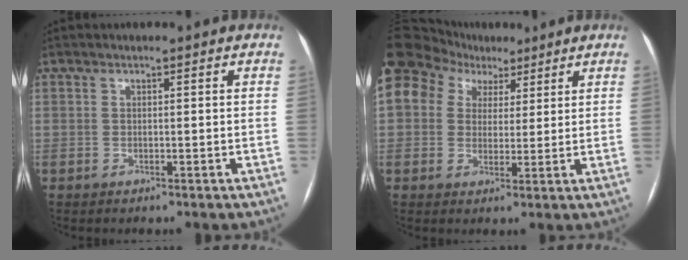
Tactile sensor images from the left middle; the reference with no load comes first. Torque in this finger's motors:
{"motor_torque": [2.14, 0.00, 1.06, 0.21]}